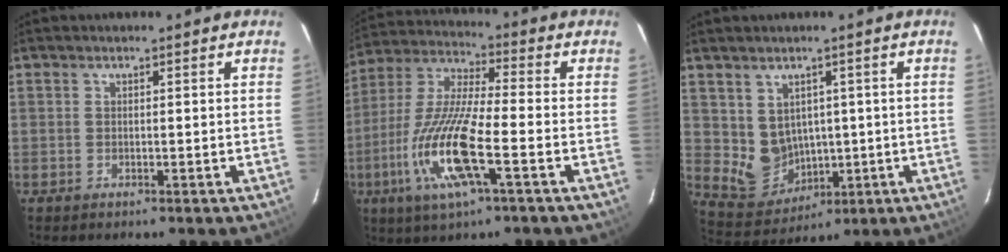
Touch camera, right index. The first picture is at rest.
{"total": 15.7, "force": [-5.6, 2.5, 14.5], "torque": [-0.309, -0.012, -0.115]}
{"total": 7.6, "force": [1.1, 6.8, 3.1], "torque": [-0.068, -0.002, 0.048]}